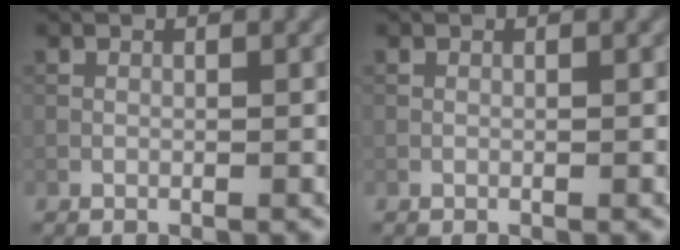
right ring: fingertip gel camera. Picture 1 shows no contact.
{"total": 0.0}